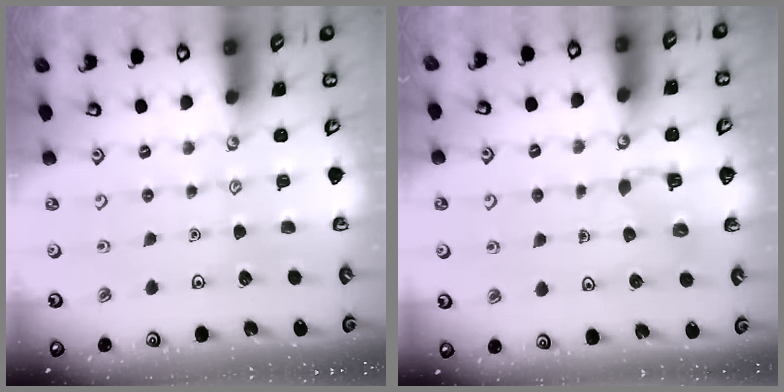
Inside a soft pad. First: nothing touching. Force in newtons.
{"total": 4.1, "press": 4.1, "slide": 0.4}